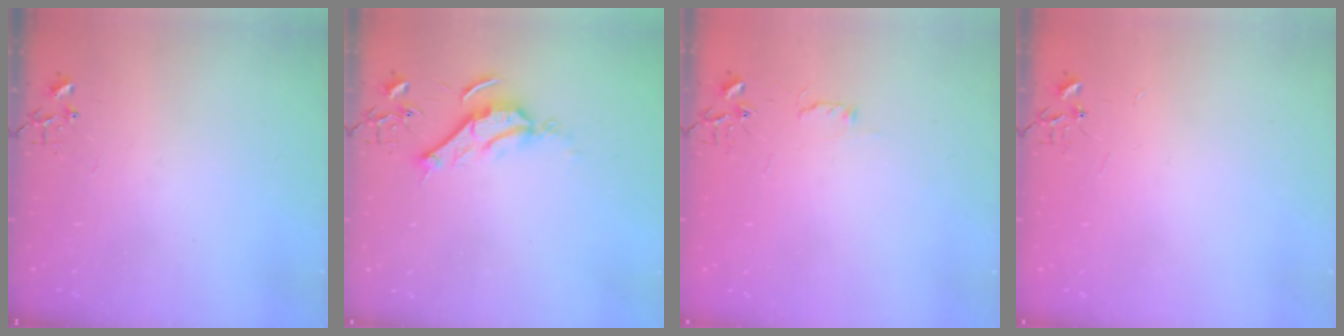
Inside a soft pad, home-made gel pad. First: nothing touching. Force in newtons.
{"total": 9.1, "press": 9.1, "slide": 0.1}
{"total": 4.4, "press": 4.4, "slide": 0.6}
{"total": 1.8, "press": 1.8, "slide": 0.2}